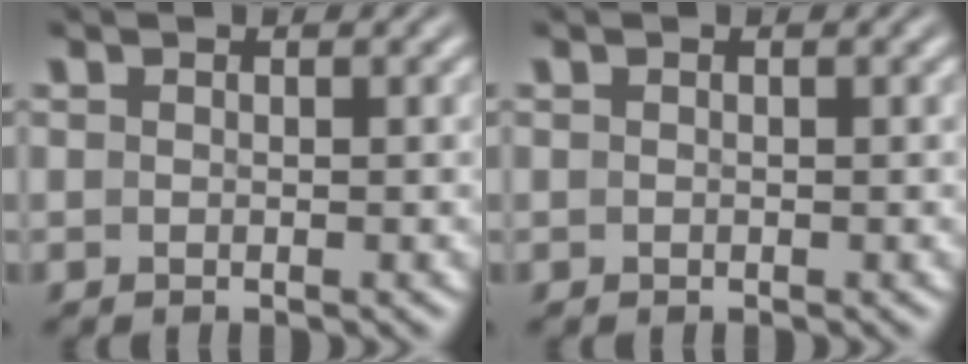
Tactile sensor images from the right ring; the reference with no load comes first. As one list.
[{"total": 0.0}]